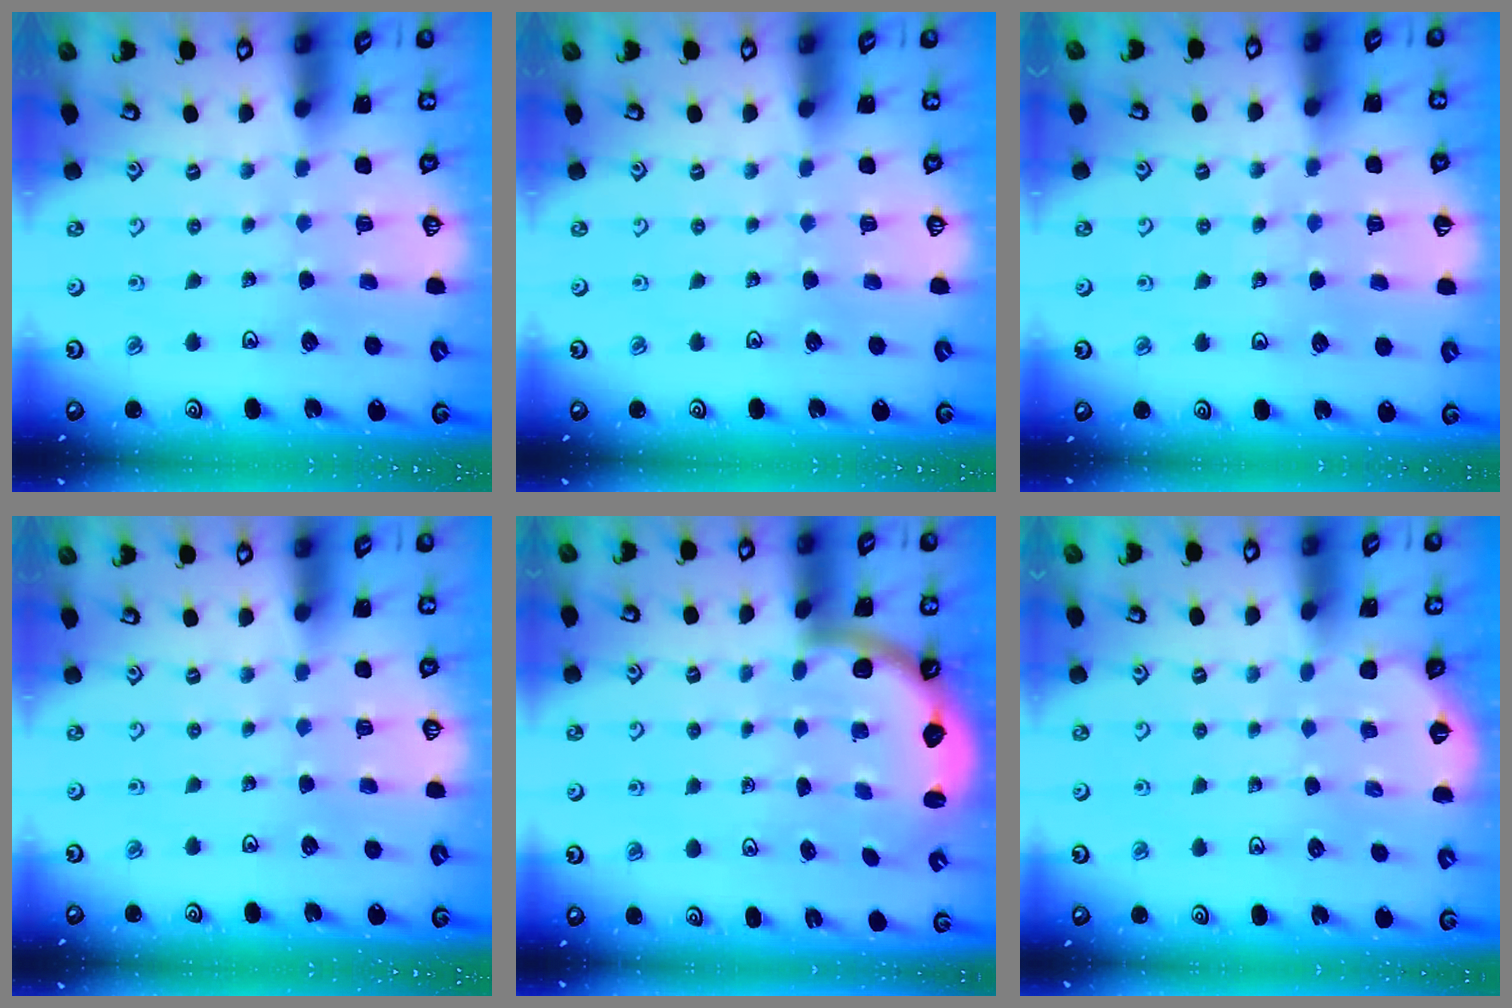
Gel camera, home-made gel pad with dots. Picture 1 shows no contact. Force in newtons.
{"total": 0.0}
{"total": 3.3, "press": 3.2, "slide": 0.3}
{"total": 0.0}
{"total": 2.8, "press": 2.5, "slide": 1.3}
{"total": 2.3, "press": 2.3, "slide": 0.1}